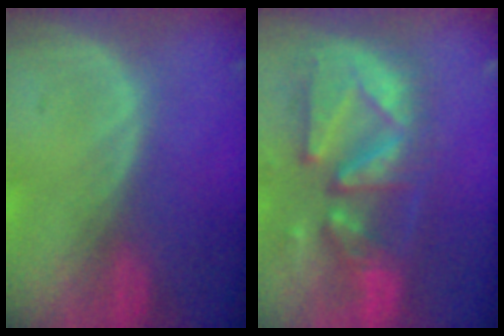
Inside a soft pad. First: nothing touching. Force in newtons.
{"total": 12.7, "press": 11.2, "slide": 6.0}